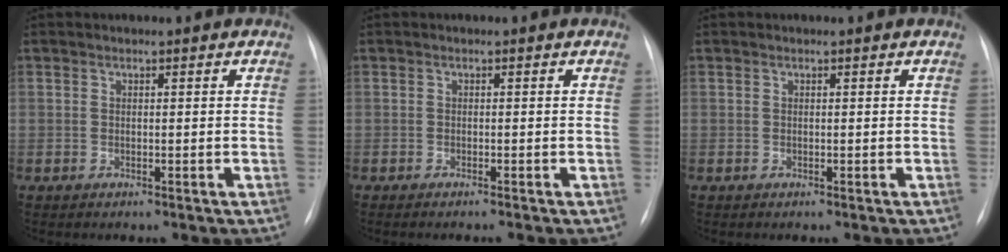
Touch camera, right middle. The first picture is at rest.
{"total": 1.5, "force": [-1.3, -0.1, 0.8], "torque": [-0.011, -0.001, -0.015]}
{"total": 0.0}